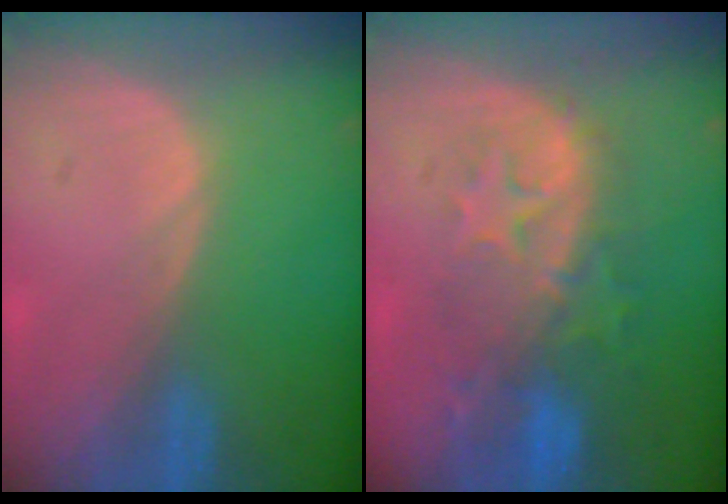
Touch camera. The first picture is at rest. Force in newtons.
{"total": 9.5, "press": 8.7, "slide": 4.0}